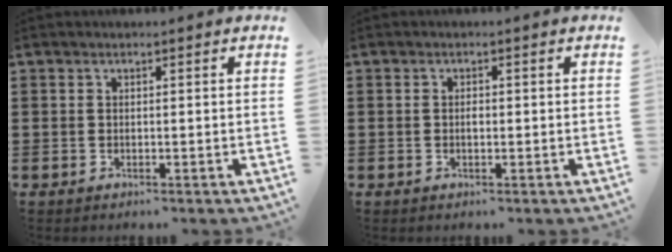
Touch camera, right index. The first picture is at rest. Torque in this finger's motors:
{"motor_torque": [0.13, 0.04, 0.00, 0.00]}